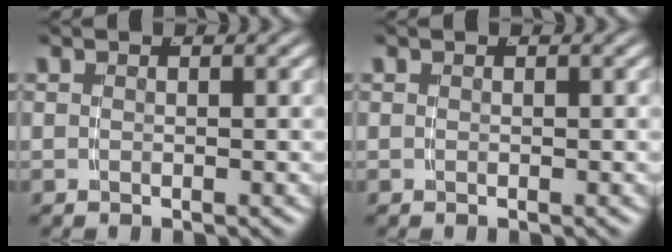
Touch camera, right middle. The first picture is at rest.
{"total": 0.0}